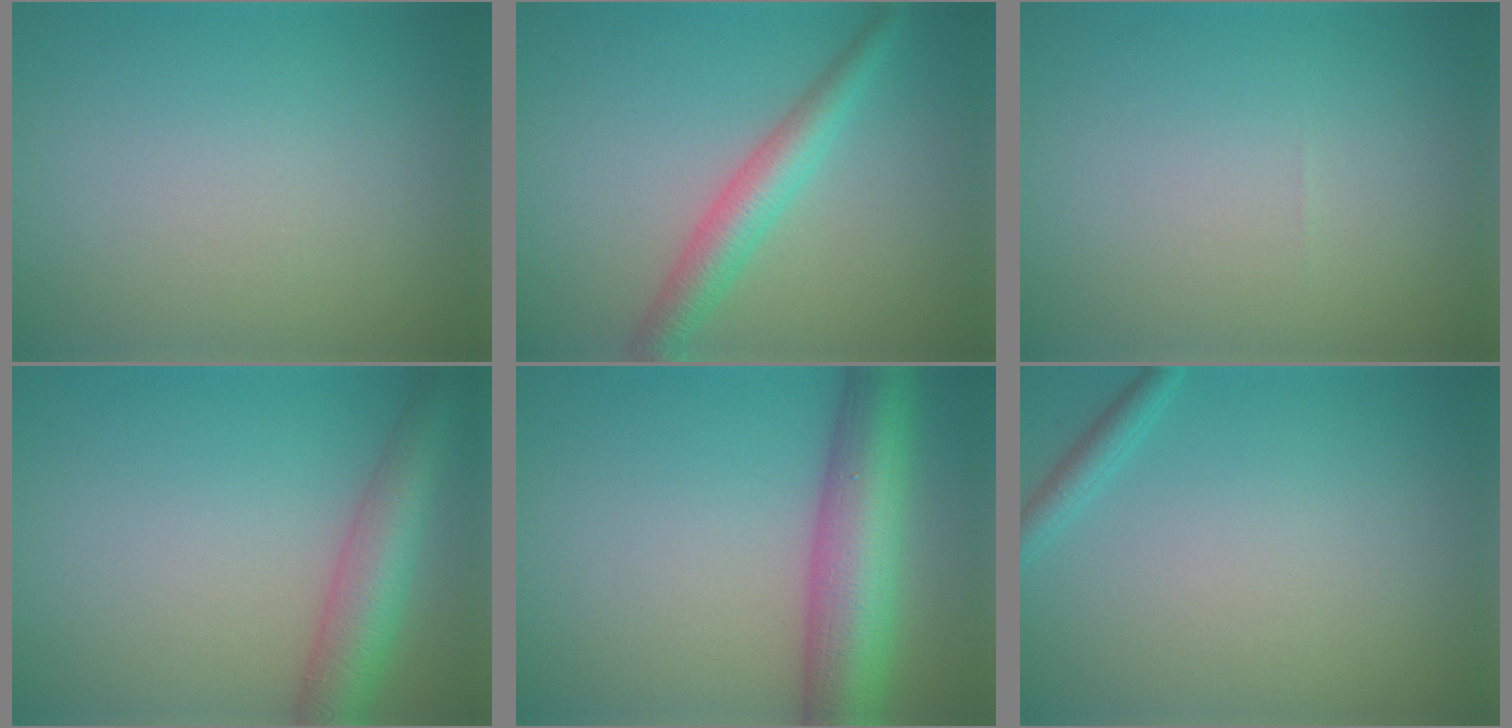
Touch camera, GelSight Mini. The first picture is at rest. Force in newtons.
{"total": 3.7, "press": 3.7, "slide": 0.0}
{"total": 0.0}
{"total": 5.6, "press": 5.6, "slide": 0.2}
{"total": 8.8, "press": 8.8, "slide": 0.2}
{"total": 1.5, "press": 1.5, "slide": 0.2}